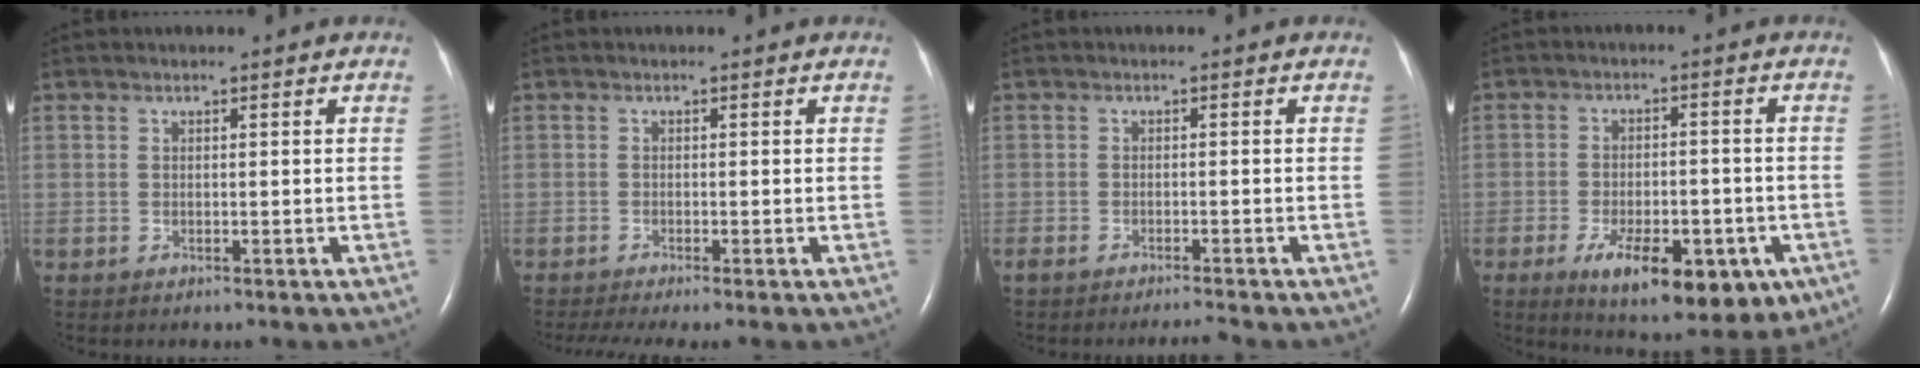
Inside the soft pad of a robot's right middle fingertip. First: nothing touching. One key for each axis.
{"total": 4.8, "fx": -3.6, "fy": 0.1, "fz": 3.1, "tx": -0.050, "ty": -0.013, "tz": -0.059}
{"total": 2.1, "fx": -1.9, "fy": -0.4, "fz": 0.6, "tx": -0.015, "ty": -0.006, "tz": -0.034}
{"total": 14.7, "fx": -7.2, "fy": 6.2, "fz": 11.2, "tx": -0.146, "ty": -0.008, "tz": -0.094}